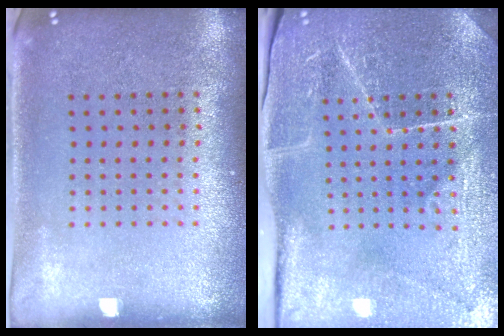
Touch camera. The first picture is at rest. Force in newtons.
{"total": 3.8, "press": 3.8, "slide": 0.2}